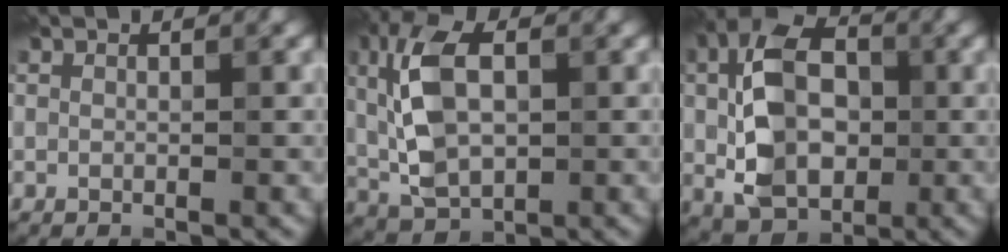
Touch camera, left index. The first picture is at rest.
{"total": 7.7, "force": [1.0, 4.4, 6.3], "torque": [-0.140, 0.011, 0.016]}
{"total": 9.2, "force": [0.1, 6.4, 6.7], "torque": [-0.136, 0.006, -0.008]}